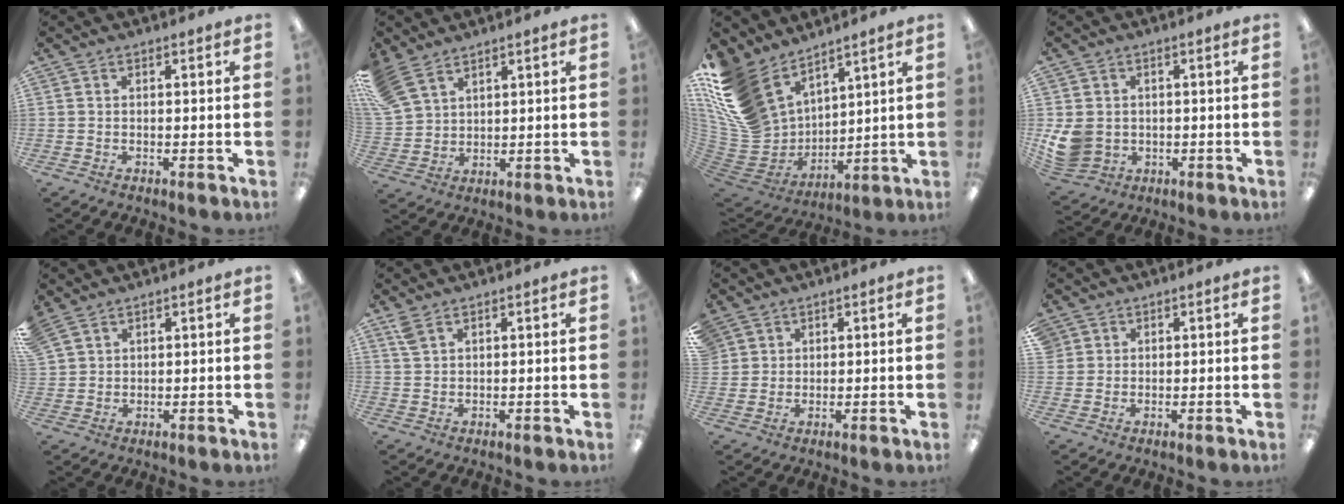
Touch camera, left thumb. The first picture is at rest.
{"total": 9.1, "force": [6.7, 4.8, 3.7], "torque": [-0.100, -0.018, 0.133]}
{"total": 17.7, "force": [11.3, 10.8, 8.2], "torque": [-0.217, -0.074, 0.214]}
{"total": 7.9, "force": [-0.7, 7.0, 3.7], "torque": [-0.095, 0.010, -0.010]}
{"total": 3.9, "force": [3.1, 2.2, 1.0], "torque": [-0.029, -0.007, 0.061]}
{"total": 3.1, "force": [2.1, 1.3, 1.9], "torque": [-0.043, 0.000, 0.039]}
{"total": 3.4, "force": [2.1, 2.7, -0.3], "torque": [0.002, -0.004, 0.039]}
{"total": 2.2, "force": [1.3, 1.8, 0.2], "torque": [-0.007, 0.003, 0.026]}